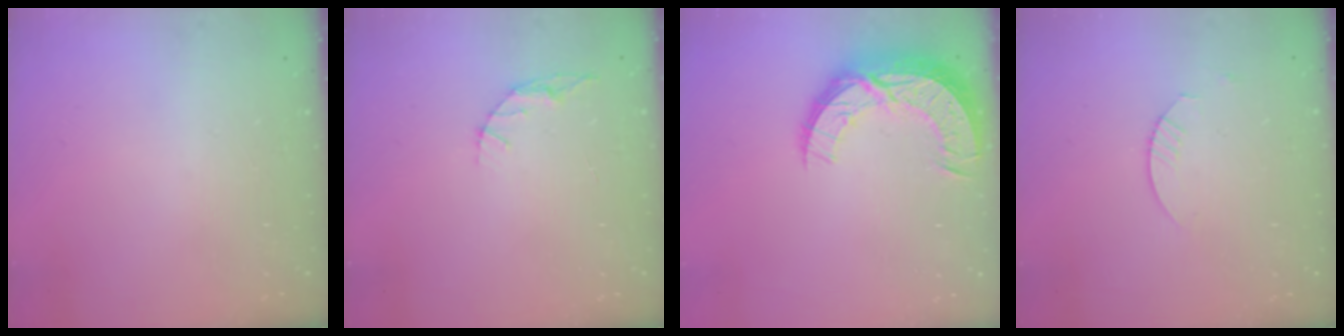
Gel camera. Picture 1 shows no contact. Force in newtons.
{"total": 3.5, "press": 3.5, "slide": 0.4}
{"total": 12.6, "press": 12.6, "slide": 0.8}
{"total": 1.8, "press": 1.8, "slide": 0.2}